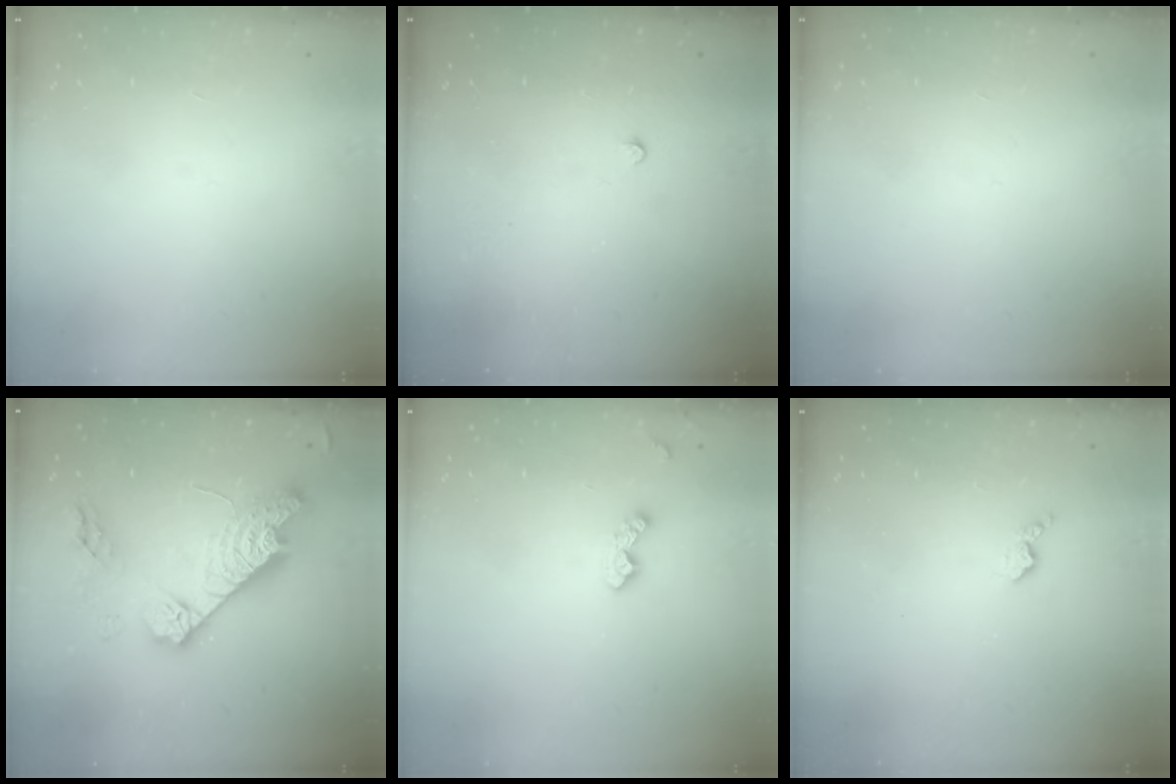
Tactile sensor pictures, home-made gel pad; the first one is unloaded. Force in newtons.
{"total": 2.3, "press": 2.3, "slide": 0.4}
{"total": 0.0}
{"total": 19.2, "press": 19.1, "slide": 1.5}
{"total": 7.7, "press": 7.6, "slide": 0.8}
{"total": 2.9, "press": 2.9, "slide": 0.5}